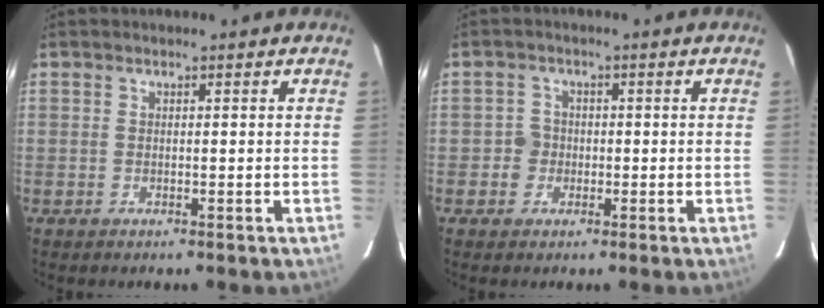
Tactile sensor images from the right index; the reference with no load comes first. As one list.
[{"total": 2.8, "force": [-0.8, 2.6, 0.2], "torque": [-0.001, 0.010, -0.015]}]